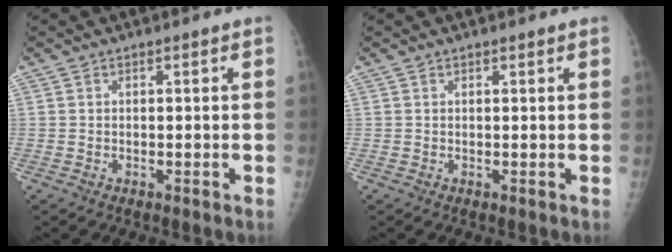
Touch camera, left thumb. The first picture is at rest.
{"total": 0.7, "force": [0.5, 0.2, 0.4], "torque": [-0.006, -0.002, 0.008]}